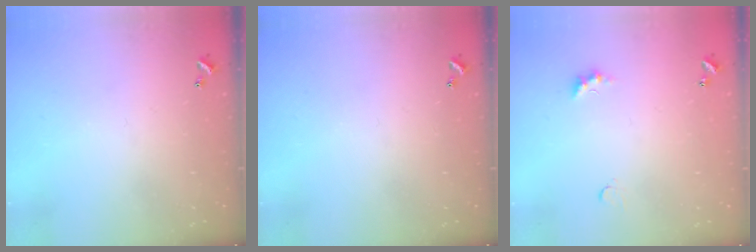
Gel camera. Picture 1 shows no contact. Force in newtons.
{"total": 0.0}
{"total": 2.8, "press": 2.8, "slide": 0.5}